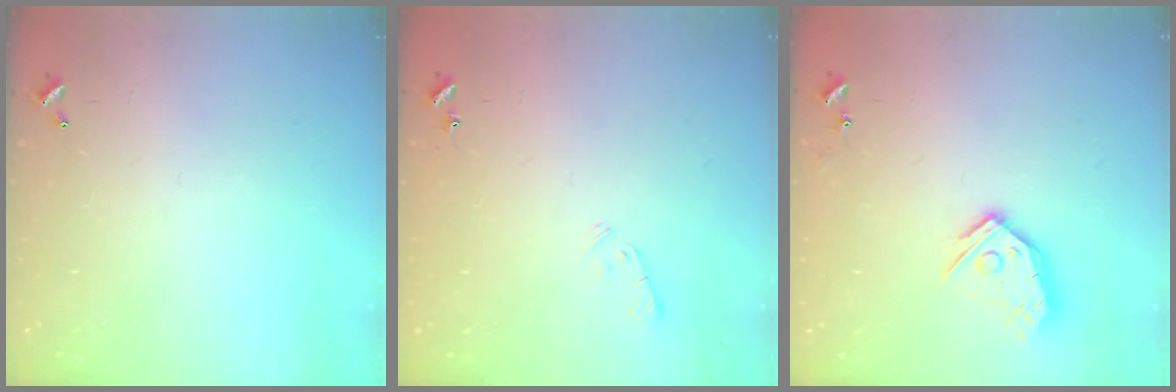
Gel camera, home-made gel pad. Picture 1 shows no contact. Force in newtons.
{"total": 4.5, "press": 4.5, "slide": 0.4}
{"total": 13.2, "press": 13.1, "slide": 1.6}